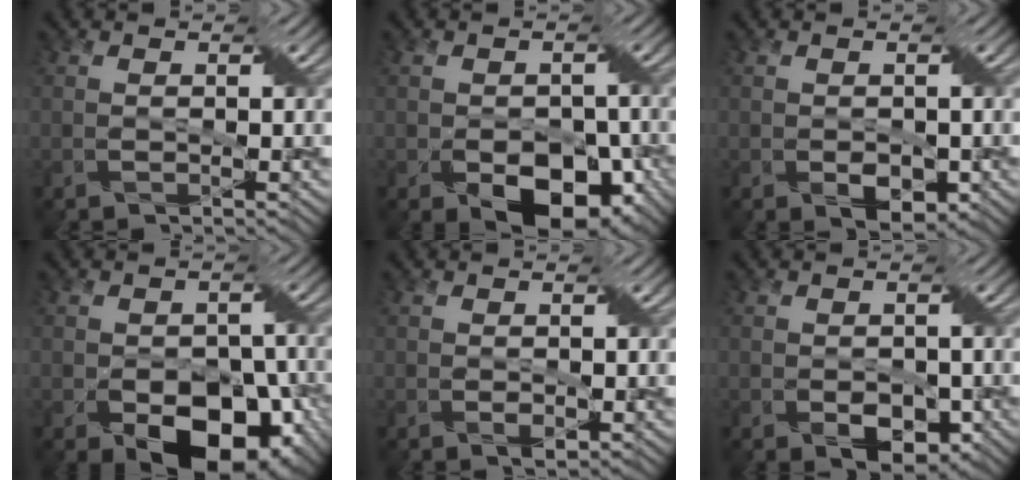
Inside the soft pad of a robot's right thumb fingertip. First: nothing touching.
{"total": 9.8, "force": [-4.0, 6.3, 6.4], "torque": [-0.101, -0.026, -0.053]}
{"total": 2.9, "force": [-0.8, 1.9, 2.1], "torque": [-0.042, -0.010, -0.011]}
{"total": 11.9, "force": [-5.4, 7.4, 7.6], "torque": [-0.105, -0.026, -0.076]}
{"total": 1.3, "force": [-0.1, 0.8, 1.0], "torque": [-0.023, -0.005, 0.001]}
{"total": 4.1, "force": [-1.4, 2.7, 2.7], "torque": [-0.041, -0.010, -0.022]}